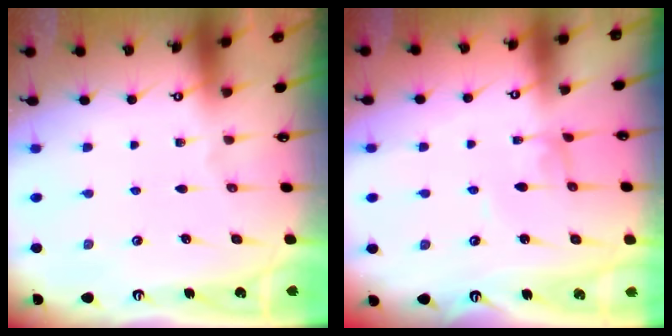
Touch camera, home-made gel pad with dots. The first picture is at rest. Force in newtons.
{"total": 2.8, "press": 2.8, "slide": 0.1}